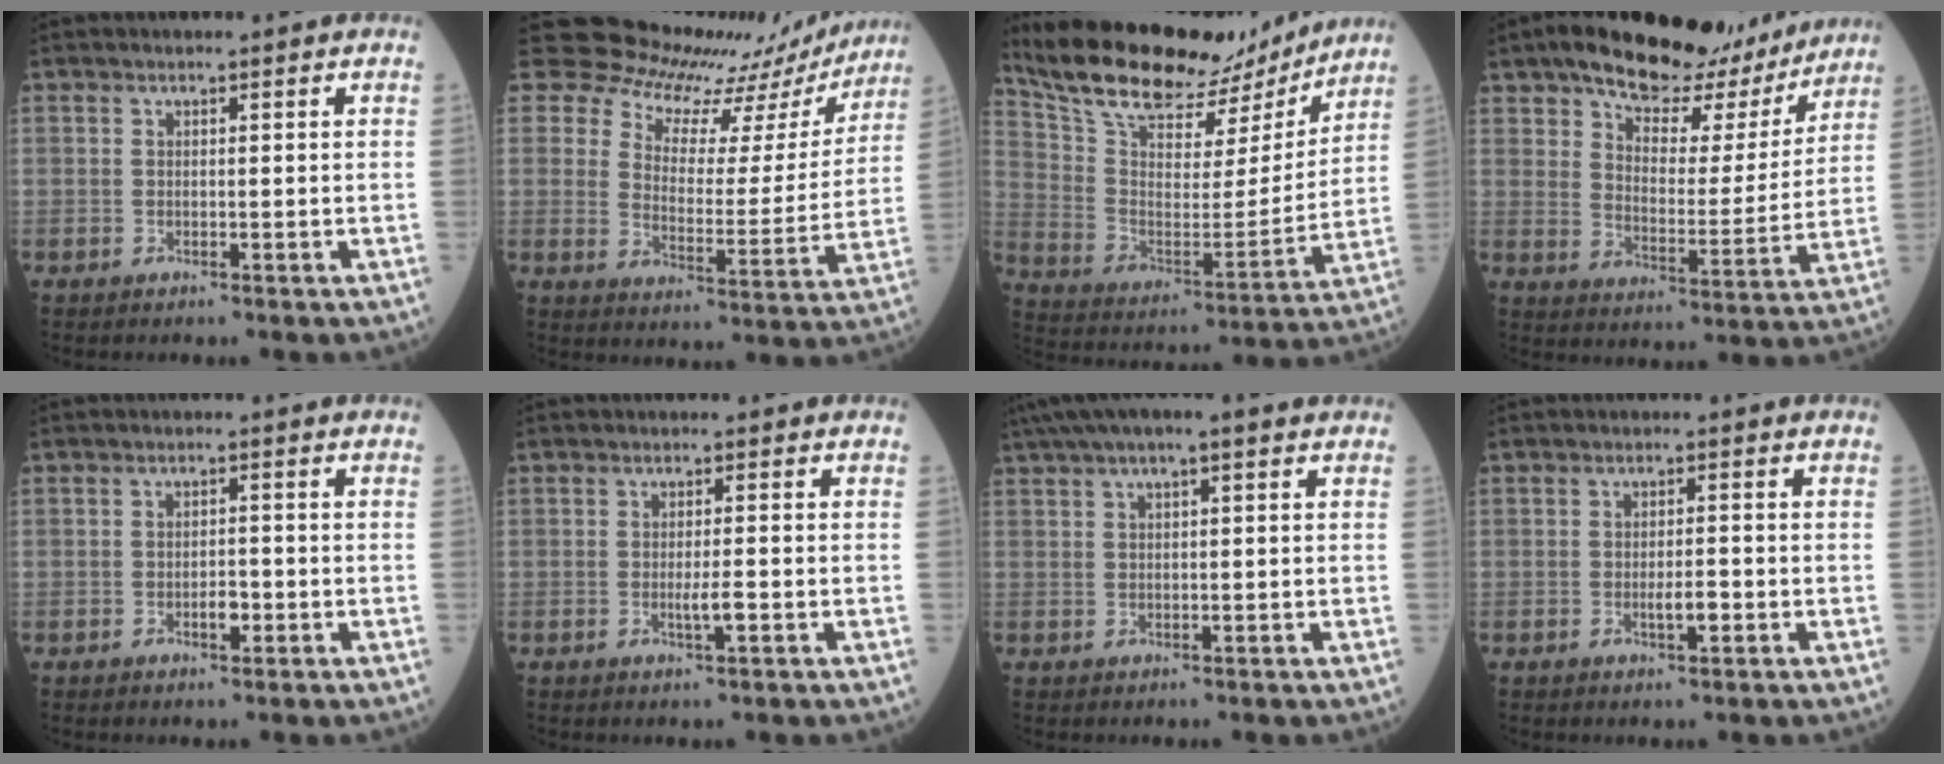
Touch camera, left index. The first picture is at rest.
{"total": 18.7, "force": [16.7, 6.7, 5.0], "torque": [-0.063, -0.036, 0.201]}
{"total": 23.2, "force": [20.2, 6.7, 9.2], "torque": [-0.163, 0.000, 0.311]}
{"total": 20.5, "force": [16.5, 7.5, 9.6], "torque": [-0.145, 0.007, 0.233]}
{"total": 2.0, "force": [-1.0, 0.8, 1.5], "torque": [-0.021, 0.000, -0.017]}
{"total": 1.9, "force": [-0.8, 0.1, 1.7], "torque": [-0.032, -0.006, -0.014]}
{"total": 7.9, "force": [5.2, 1.5, 5.8], "torque": [-0.103, 0.044, 0.084]}
{"total": 2.2, "force": [-0.9, 0.5, 2.0], "torque": [-0.031, -0.003, -0.016]}